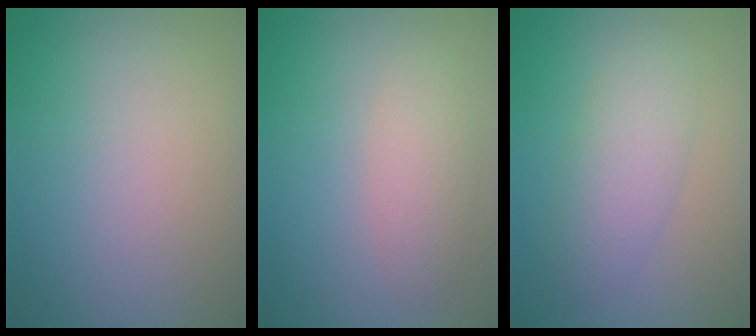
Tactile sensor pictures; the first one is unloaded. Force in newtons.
{"total": 2.4, "press": 2.4, "slide": 0.0}
{"total": 3.6, "press": 3.6, "slide": 0.0}